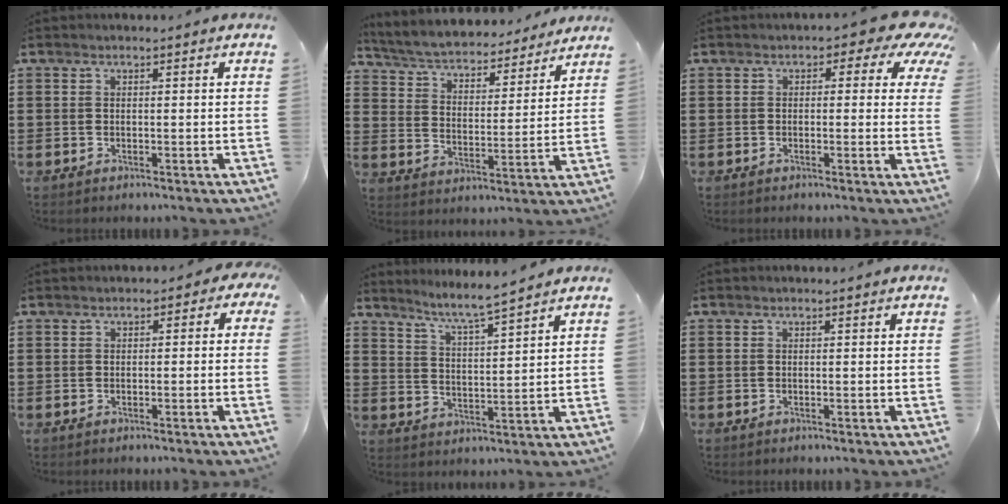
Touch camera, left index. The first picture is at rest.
{"total": 4.8, "force": [4.6, 0.3, 1.0], "torque": [-0.044, -0.037, 0.075]}
{"total": 4.0, "force": [1.9, 2.1, 2.9], "torque": [-0.045, -0.009, 0.025]}
{"total": 1.2, "force": [-0.8, 0.7, 0.5], "torque": [-0.015, 0.006, -0.019]}
{"total": 5.3, "force": [4.8, -0.7, 2.1], "torque": [-0.058, -0.027, 0.080]}
{"total": 0.0}